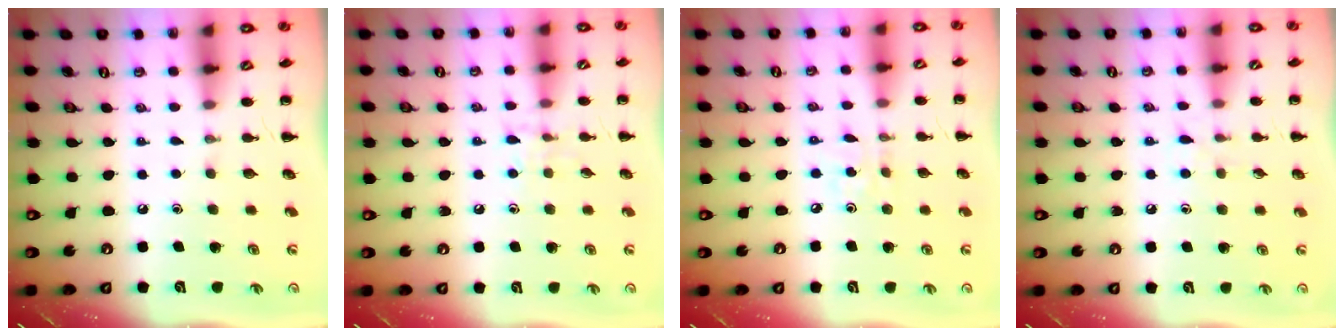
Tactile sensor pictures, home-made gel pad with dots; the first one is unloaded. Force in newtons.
{"total": 5.3, "press": 5.2, "slide": 1.1}
{"total": 2.6, "press": 2.5, "slide": 0.8}
{"total": 5.1, "press": 4.6, "slide": 2.0}